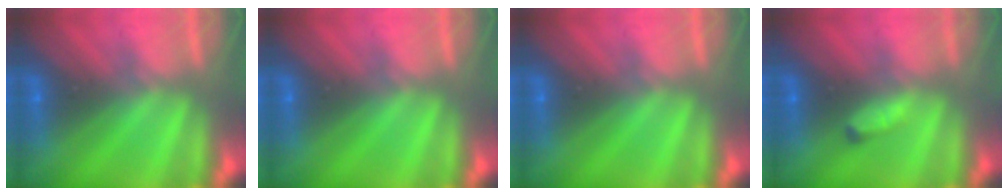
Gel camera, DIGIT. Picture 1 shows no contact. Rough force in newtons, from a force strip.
{"total": 0.0}
{"total": 0.0}
{"total": 2.5}